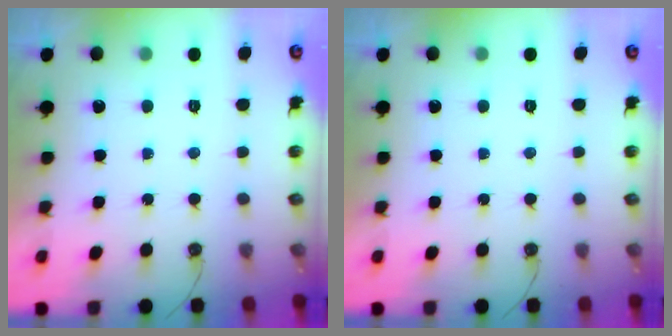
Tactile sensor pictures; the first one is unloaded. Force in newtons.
{"total": 0.0}